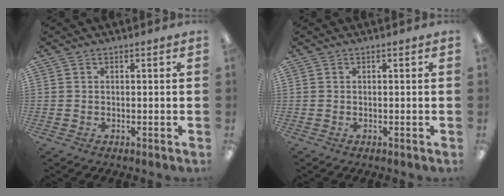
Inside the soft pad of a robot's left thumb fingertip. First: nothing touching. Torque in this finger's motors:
{"motor_torque": [-0.13, 0.03, -0.05, 0.19, 0.00]}